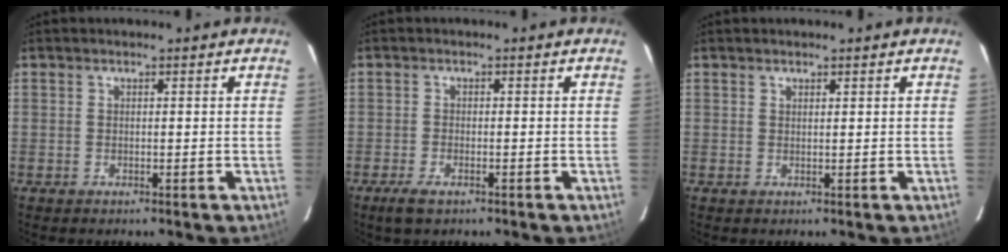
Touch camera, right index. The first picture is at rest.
{"total": 3.2, "force": [-2.2, 1.2, 2.0], "torque": [-0.049, -0.008, -0.041]}
{"total": 0.6, "force": [0.5, 0.1, 0.1], "torque": [-0.003, 0.000, 0.010]}